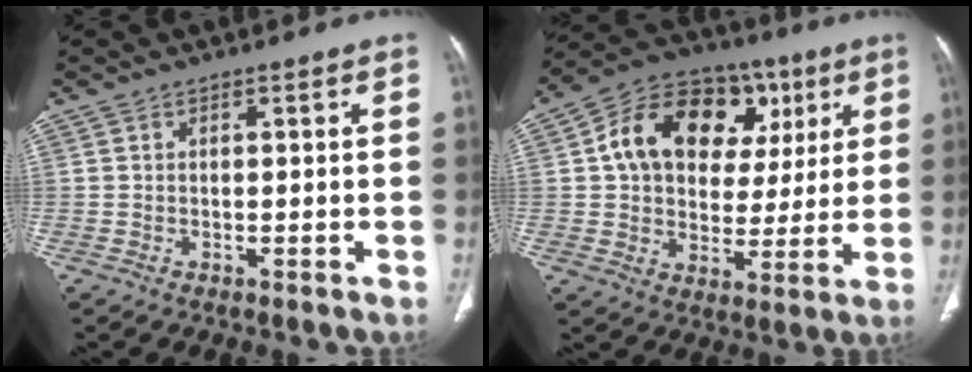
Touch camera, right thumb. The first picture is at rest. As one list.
[{"total": 20.7, "force": [6.2, 15.0, 12.9], "torque": [-0.163, 0.027, 0.097]}]